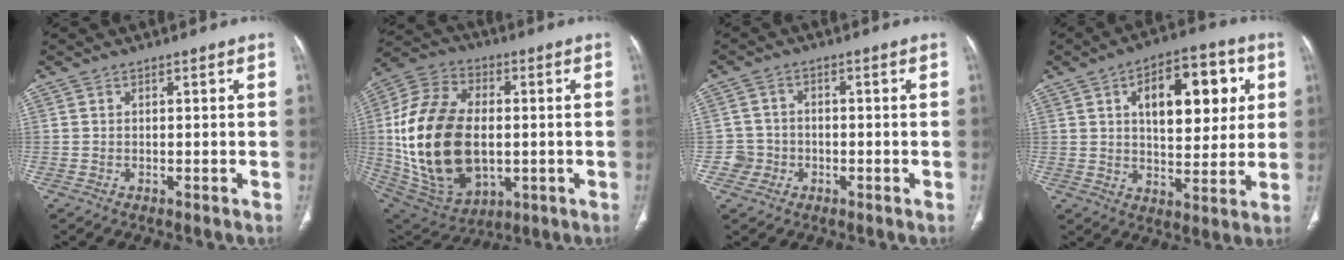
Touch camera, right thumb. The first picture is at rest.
{"total": 25.8, "force": [-0.7, 16.4, 19.9], "torque": [-0.386, 0.000, 0.008]}
{"total": 3.8, "force": [-1.2, 3.6, 0.1], "torque": [0.019, 0.015, -0.027]}
{"total": 16.7, "force": [5.0, 8.6, 13.4], "torque": [-0.149, 0.000, 0.076]}